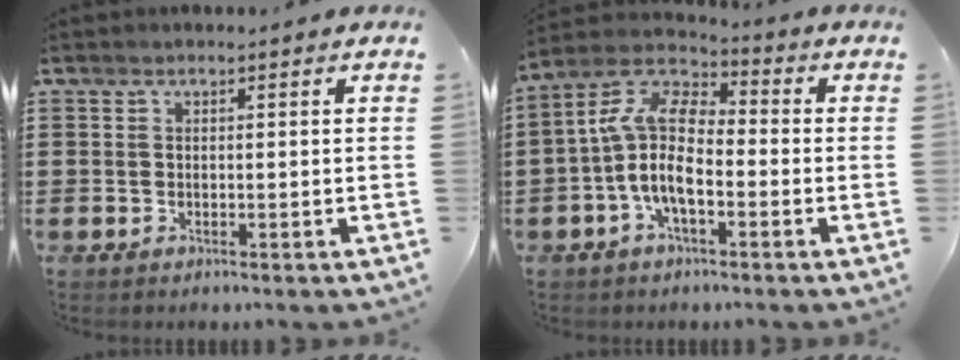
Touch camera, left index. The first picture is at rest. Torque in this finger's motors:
{"motor_torque": [2.14, 0.00, 1.05, 0.21]}